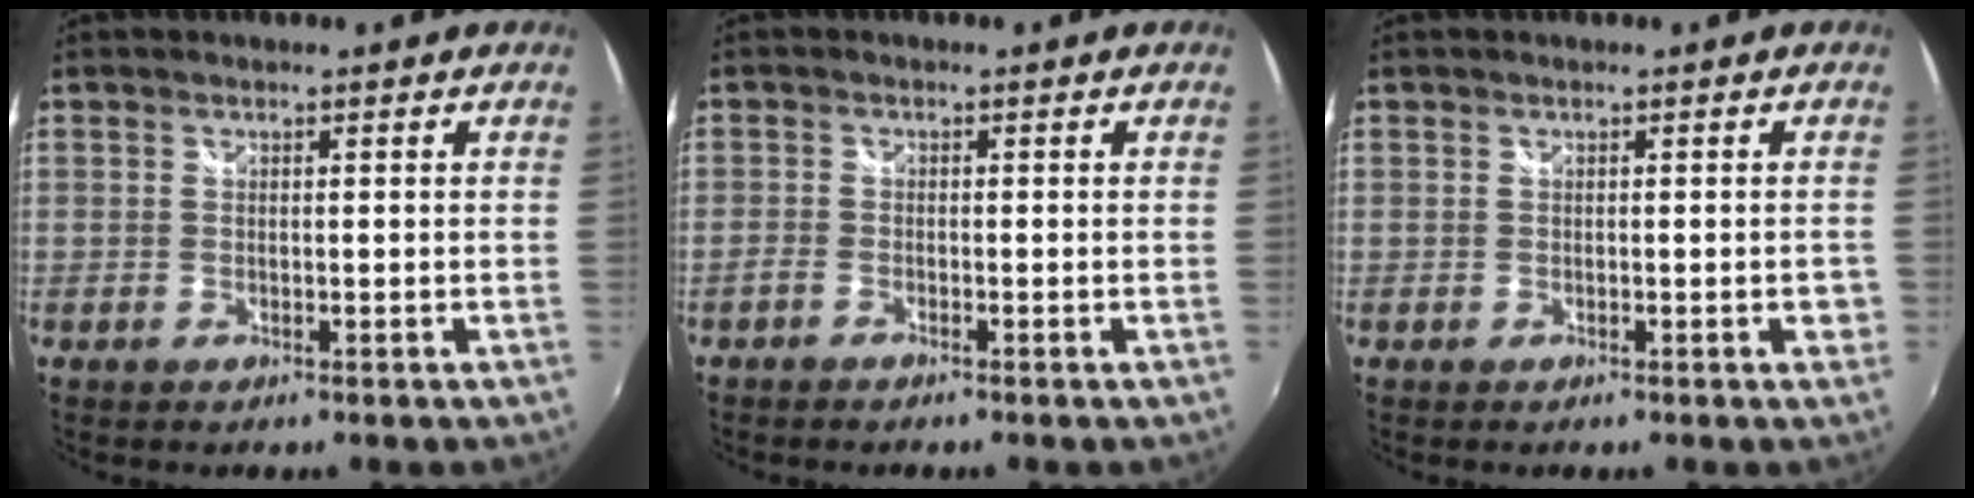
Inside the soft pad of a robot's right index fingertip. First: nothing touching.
{"total": 1.5, "force": [-1.3, 0.4, 0.7], "torque": [-0.021, -0.002, -0.030]}
{"total": 1.6, "force": [-0.5, 0.7, 1.4], "torque": [-0.013, 0.003, -0.005]}